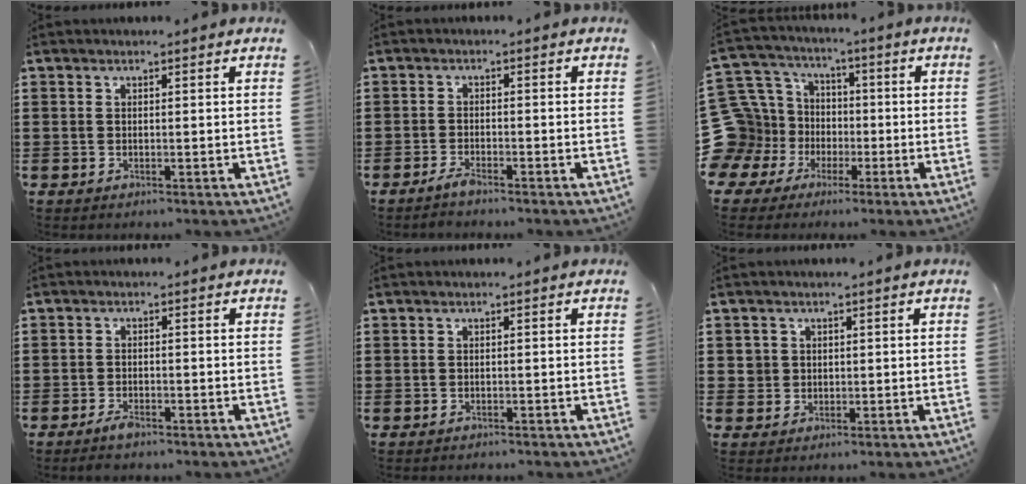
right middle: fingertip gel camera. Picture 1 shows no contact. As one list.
[{"total": 2.1, "force": [-1.7, 0.2, 1.2], "torque": [-0.027, -0.001, -0.034]}, {"total": 11.9, "force": [-2.0, 11.5, 2.6], "torque": [-0.131, -0.007, -0.026]}, {"total": 2.0, "force": [-1.6, 0.6, 1.1], "torque": [-0.027, 0.000, -0.034]}, {"total": 0.6, "force": [-0.6, 0.2, 0.0], "torque": [0.000, 0.001, -0.013]}, {"total": 2.4, "force": [0.3, 2.3, 0.3], "torque": [-0.017, 0.010, 0.002]}]